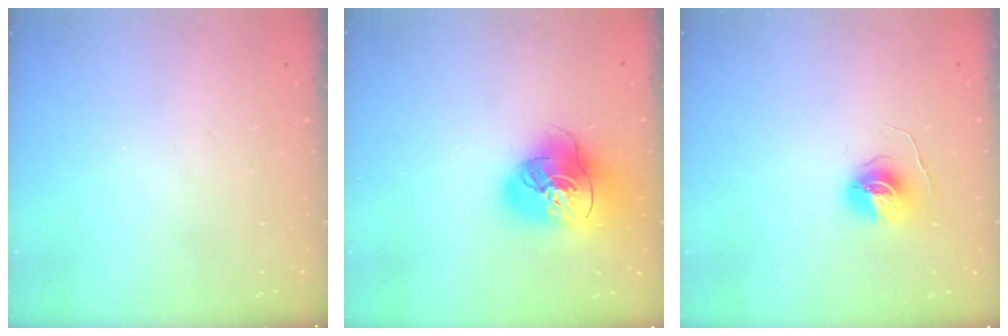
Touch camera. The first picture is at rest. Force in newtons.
{"total": 19.6, "press": 19.4, "slide": 2.7}
{"total": 6.7, "press": 6.7, "slide": 0.4}